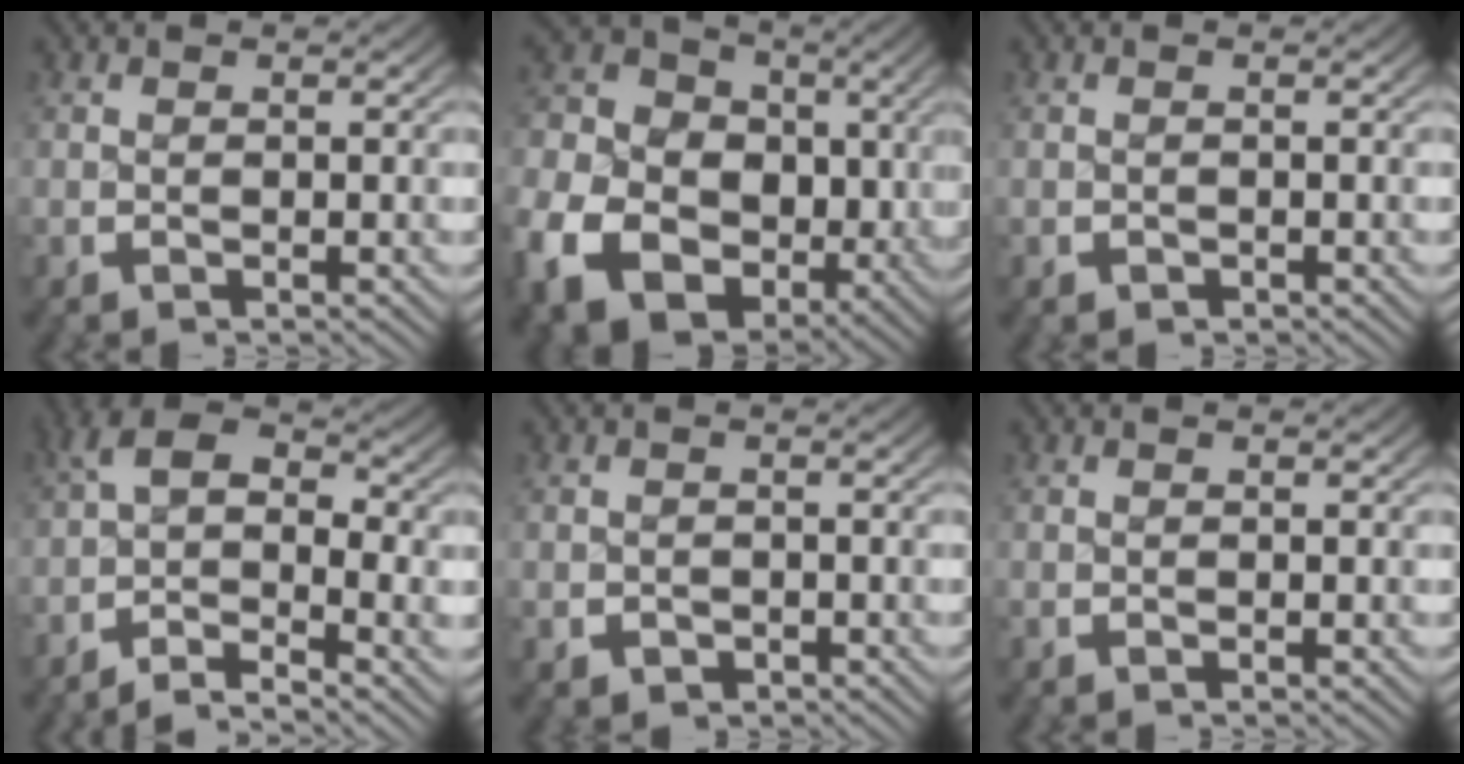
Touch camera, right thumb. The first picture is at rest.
{"total": 17.9, "force": [-2.7, 14.1, 10.7], "torque": [-0.236, -0.055, -0.038]}
{"total": 0.7, "force": [-0.5, 0.5, 0.0], "torque": [0.001, -0.005, -0.007]}
{"total": 6.2, "force": [-1.6, 3.8, 4.6], "torque": [-0.073, -0.014, -0.036]}
{"total": 1.9, "force": [-1.1, 1.5, 0.5], "torque": [-0.007, -0.012, -0.011]}
{"total": 0.0}